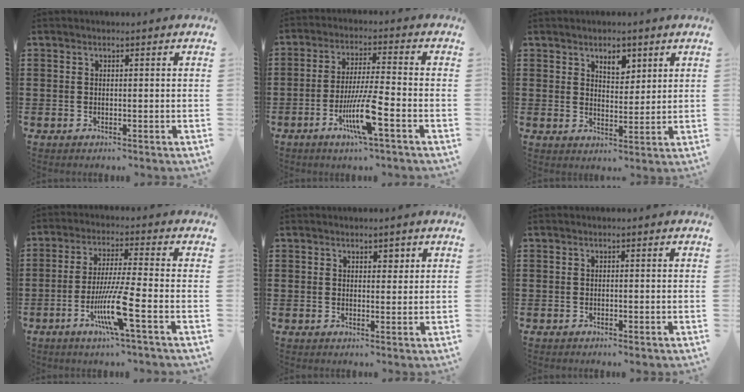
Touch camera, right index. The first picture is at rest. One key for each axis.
{"total": 8.7, "fx": -3.9, "fy": 0.5, "fz": 7.8, "tx": -0.159, "ty": -0.017, "tz": -0.077}
{"total": 4.0, "fx": 2.8, "fy": 2.1, "fz": 1.9, "tx": -0.030, "ty": 0.001, "tz": 0.047}
{"total": 9.2, "fx": -3.8, "fy": 0.1, "fz": 8.4, "tx": -0.172, "ty": -0.018, "tz": -0.076}
{"total": 1.6, "fx": 1.1, "fy": 0.9, "fz": 0.8, "tx": -0.009, "ty": 0.003, "tz": 0.018}
{"total": 0.5, "fx": -0.5, "fy": 0.1, "fz": 0.1, "tx": -0.002, "ty": -0.001, "tz": -0.010}